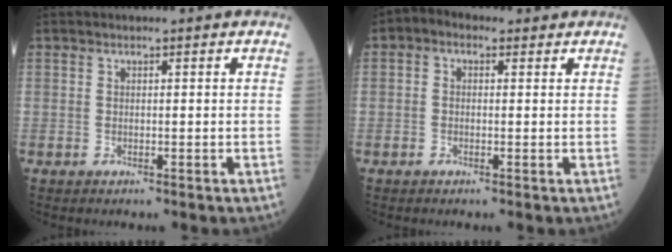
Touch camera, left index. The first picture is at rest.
{"total": 3.2, "force": [1.3, 2.3, 1.8], "torque": [-0.035, 0.025, 0.018]}